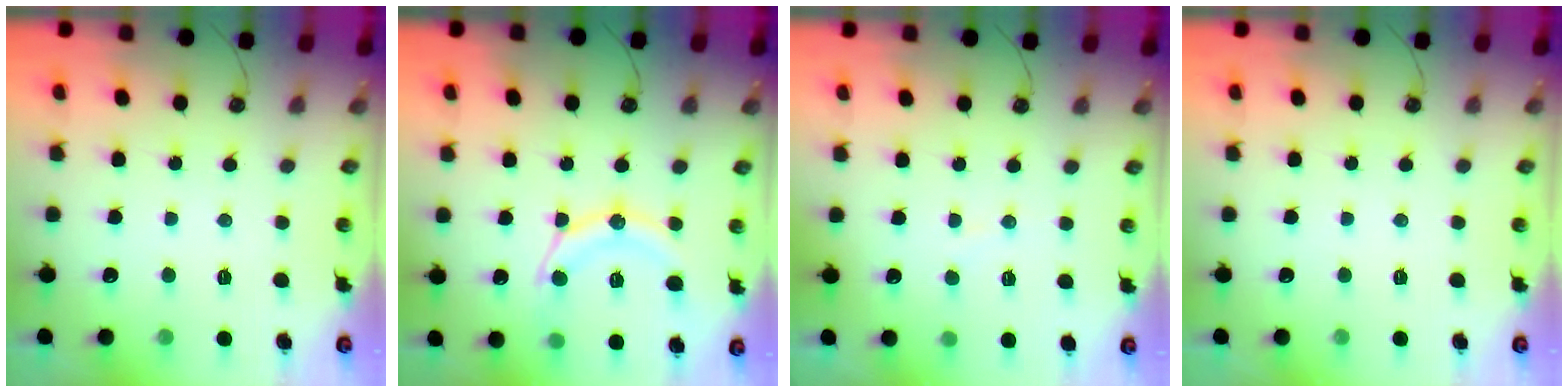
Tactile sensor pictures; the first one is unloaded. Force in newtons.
{"total": 14.6, "press": 14.5, "slide": 1.6}
{"total": 3.3, "press": 3.1, "slide": 1.0}
{"total": 0.0}